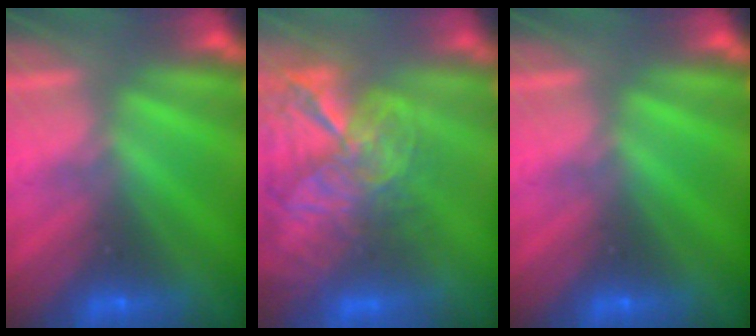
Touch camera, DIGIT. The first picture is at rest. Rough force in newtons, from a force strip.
{"total": 10.4}
{"total": 0.0}